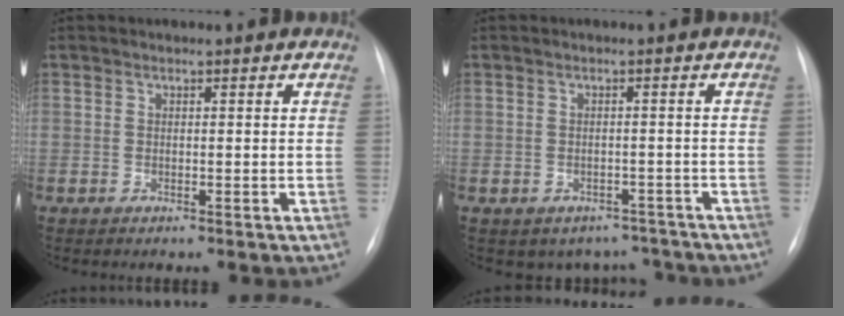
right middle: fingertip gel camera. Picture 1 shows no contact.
{"total": 5.7, "force": [-4.6, 3.3, 0.1], "torque": [0.018, 0.022, -0.053]}